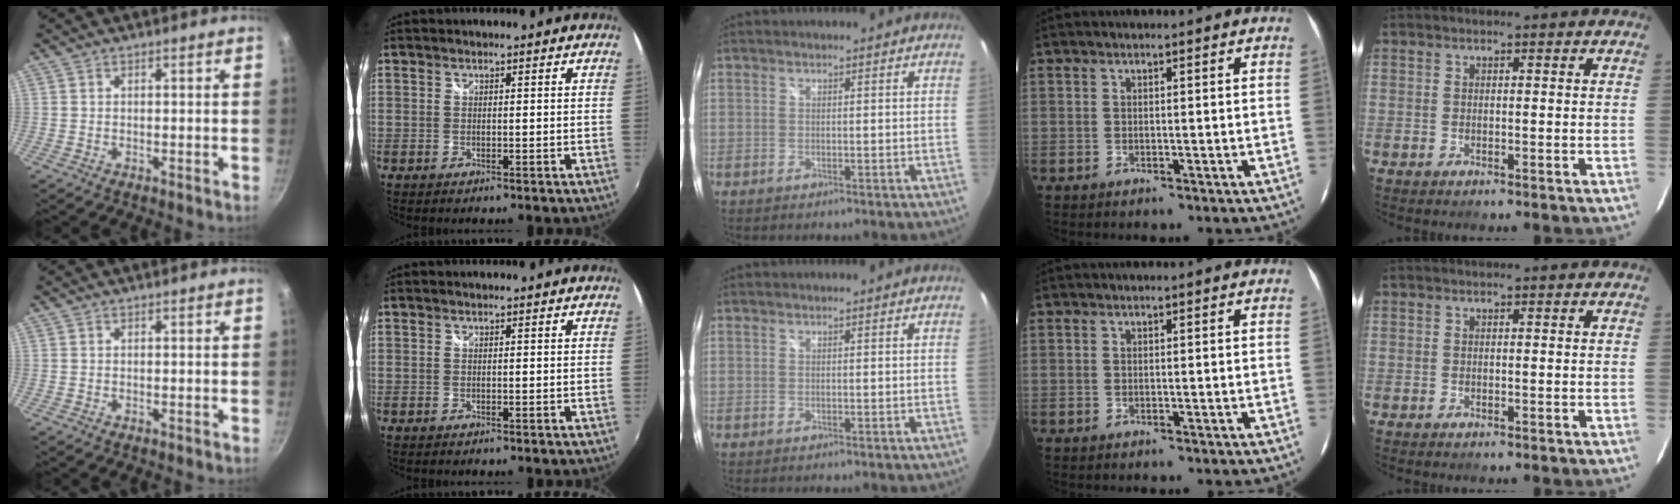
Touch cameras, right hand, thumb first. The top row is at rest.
{}